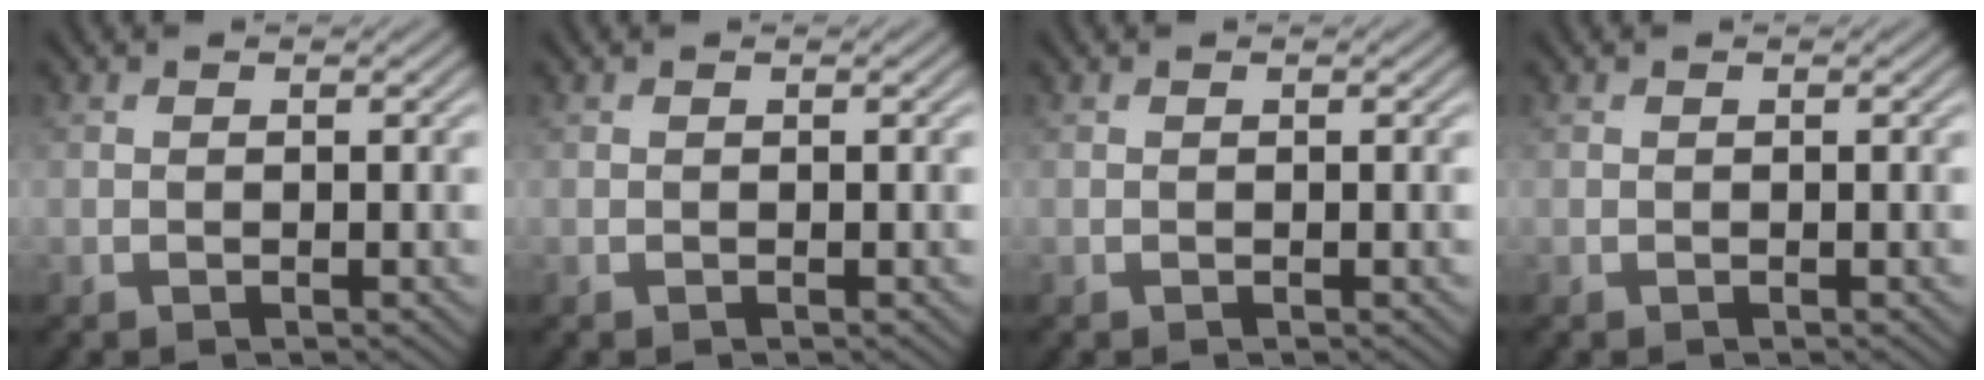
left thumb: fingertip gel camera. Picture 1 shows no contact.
{"total": 0.0}
{"total": 0.0}
{"total": 0.0}